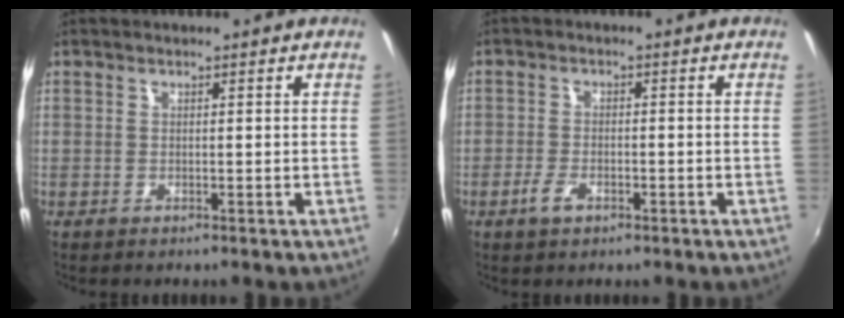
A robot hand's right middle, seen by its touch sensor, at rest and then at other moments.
{"total": 3.3, "force": [-1.9, 1.5, 2.3], "torque": [-0.056, -0.003, -0.038]}